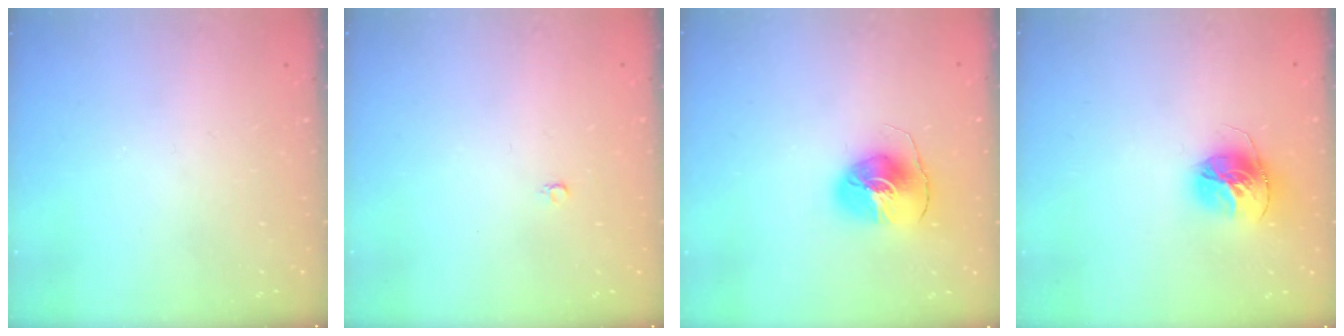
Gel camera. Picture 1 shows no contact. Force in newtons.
{"total": 2.4, "press": 2.4, "slide": 0.2}
{"total": 8.3, "press": 8.2, "slide": 0.9}
{"total": 14.3, "press": 14.3, "slide": 1.5}